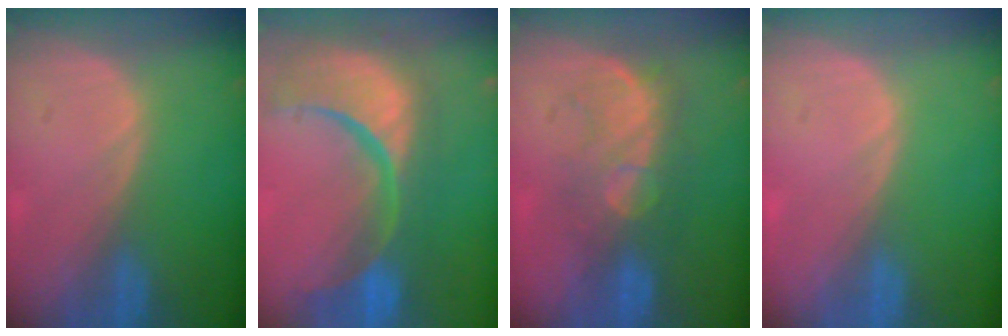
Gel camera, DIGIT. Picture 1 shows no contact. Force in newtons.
{"total": 15.3, "press": 12.1, "slide": 9.4}
{"total": 7.8, "press": 7.7, "slide": 1.6}
{"total": 0.0}